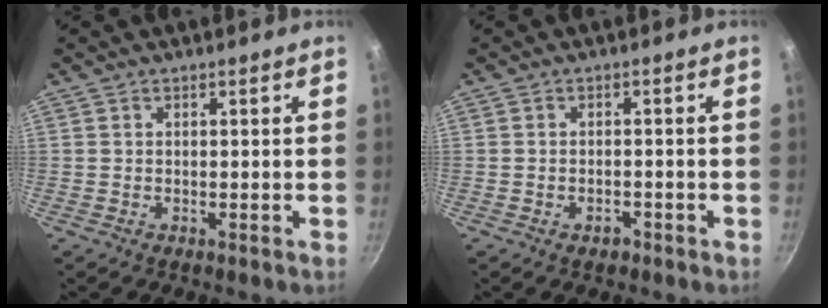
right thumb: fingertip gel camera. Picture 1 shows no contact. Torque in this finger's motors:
{"motor_torque": [-0.11, 0.16, -0.40, -0.02, 0.03]}